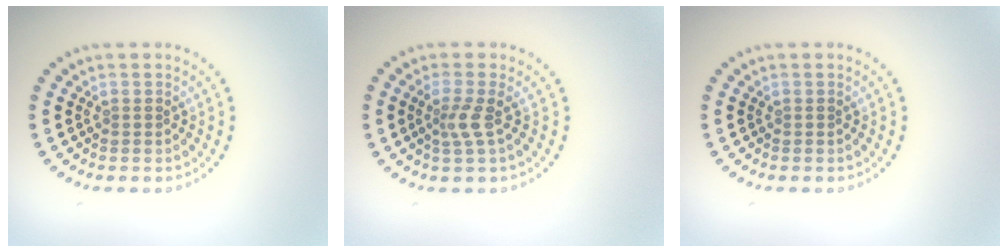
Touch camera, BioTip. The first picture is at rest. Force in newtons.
{"total": 1.9, "press": 1.3, "slide": 1.4}
{"total": 0.0}